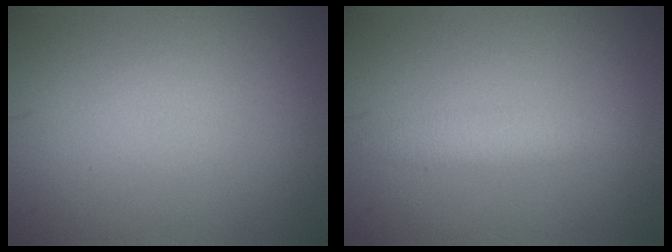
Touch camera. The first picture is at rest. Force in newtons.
{"total": 1.9, "press": 1.9, "slide": 0.0}